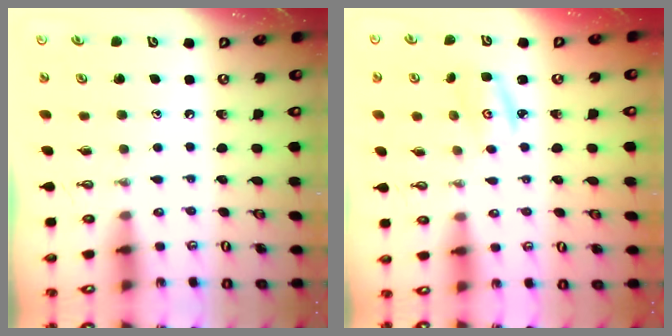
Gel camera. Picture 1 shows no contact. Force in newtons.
{"total": 2.6, "press": 2.6, "slide": 0.2}